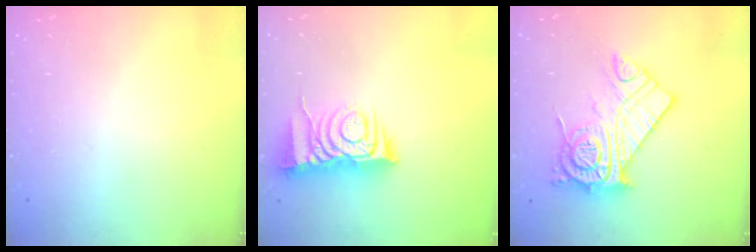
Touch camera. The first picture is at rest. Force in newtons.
{"total": 9.1, "press": 9.0, "slide": 1.0}
{"total": 14.8, "press": 14.8, "slide": 1.2}